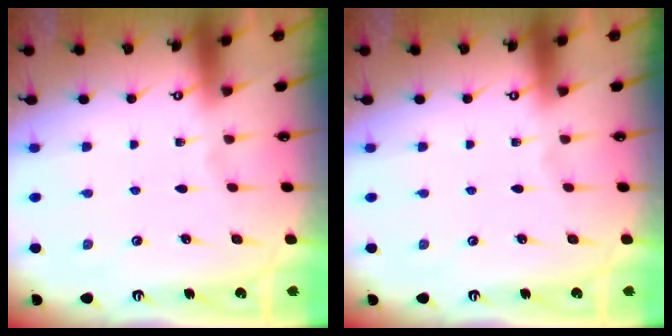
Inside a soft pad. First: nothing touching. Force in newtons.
{"total": 0.0}